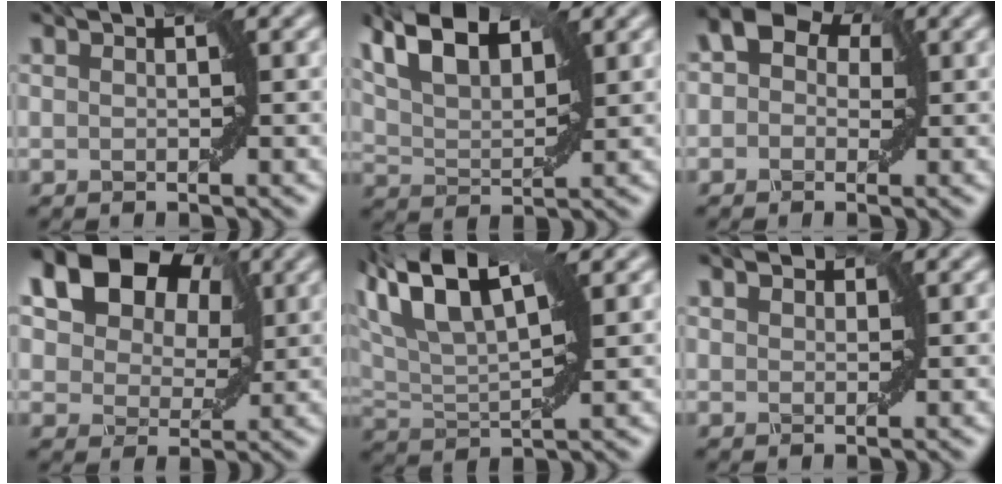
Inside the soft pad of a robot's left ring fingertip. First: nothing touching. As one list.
[{"total": 7.5, "force": [4.8, 2.9, 4.9], "torque": [-0.101, 0.033, 0.067]}, {"total": 6.1, "force": [2.0, 4.5, 3.5], "torque": [-0.041, 0.032, -0.016]}, {"total": 15.1, "force": [6.8, 10.6, 8.5], "torque": [-0.145, 0.042, 0.122]}, {"total": 9.2, "force": [4.4, 4.0, 7.0], "torque": [-0.132, 0.028, 0.072]}, {"total": 1.1, "force": [0.8, 0.6, 0.2], "torque": [-0.002, 0.001, 0.014]}]